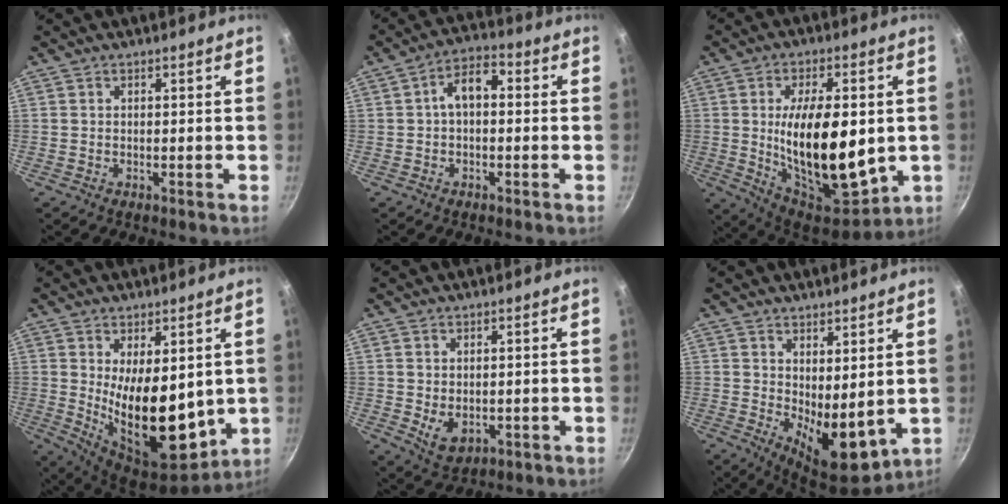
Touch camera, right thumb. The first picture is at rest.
{"total": 6.3, "force": [0.2, 3.8, 5.0], "torque": [-0.068, 0.024, -0.004]}
{"total": 22.9, "force": [-0.6, 11.2, 20.0], "torque": [-0.299, -0.019, 0.004]}
{"total": 17.0, "force": [0.8, 8.8, 14.6], "torque": [-0.199, -0.046, 0.035]}
{"total": 5.0, "force": [-0.2, 3.5, 3.5], "torque": [-0.057, -0.014, 0.008]}
{"total": 9.8, "force": [2.0, 4.6, 8.4], "torque": [-0.105, -0.037, 0.043]}